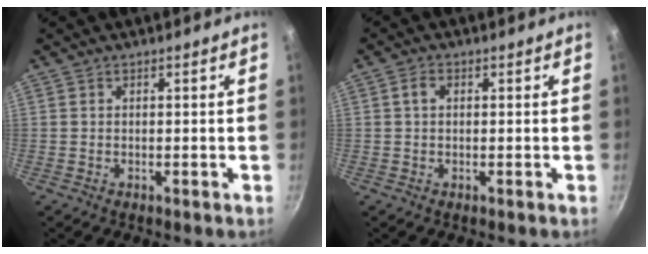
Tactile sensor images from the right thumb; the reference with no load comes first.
{"total": 2.1, "force": [0.4, 1.5, 1.4], "torque": [-0.025, 0.007, 0.005]}